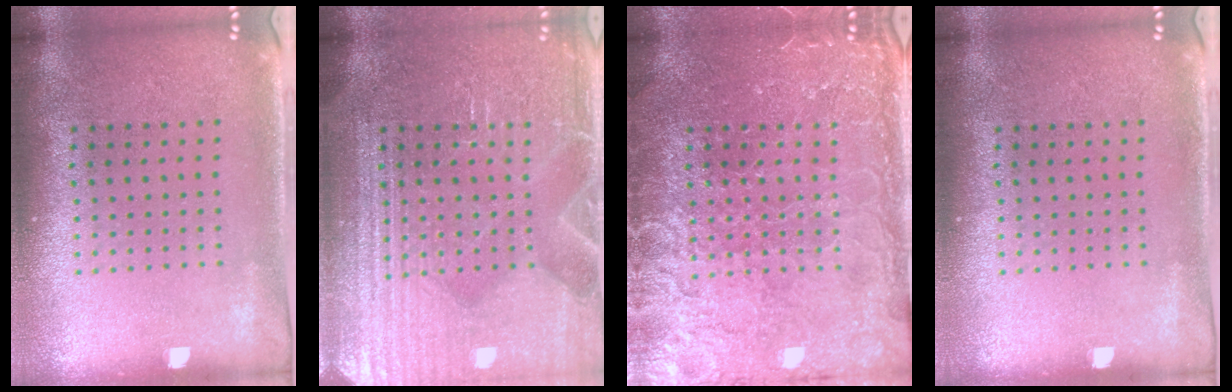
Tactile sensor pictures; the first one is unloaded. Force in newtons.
{"total": 6.2, "press": 6.1, "slide": 0.8}
{"total": 3.7, "press": 3.7, "slide": 0.5}
{"total": 0.0}